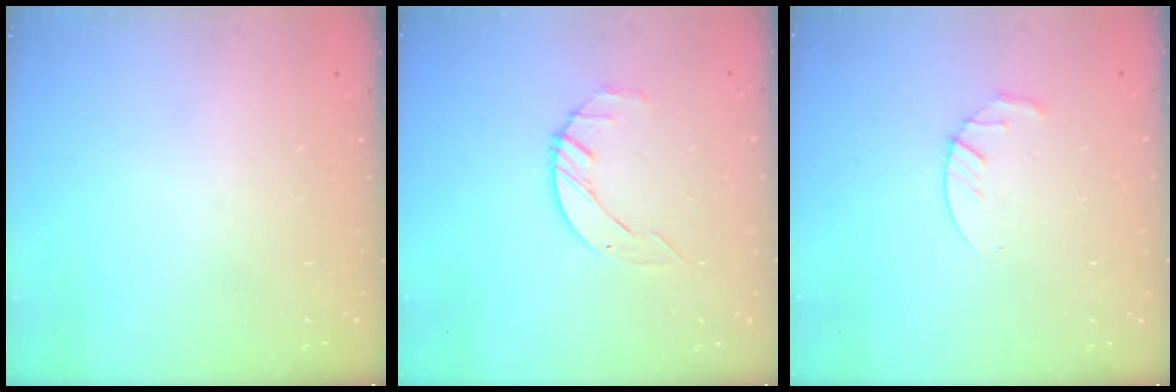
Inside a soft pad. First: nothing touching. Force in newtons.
{"total": 3.2, "press": 3.2, "slide": 0.4}
{"total": 3.0, "press": 2.9, "slide": 0.5}